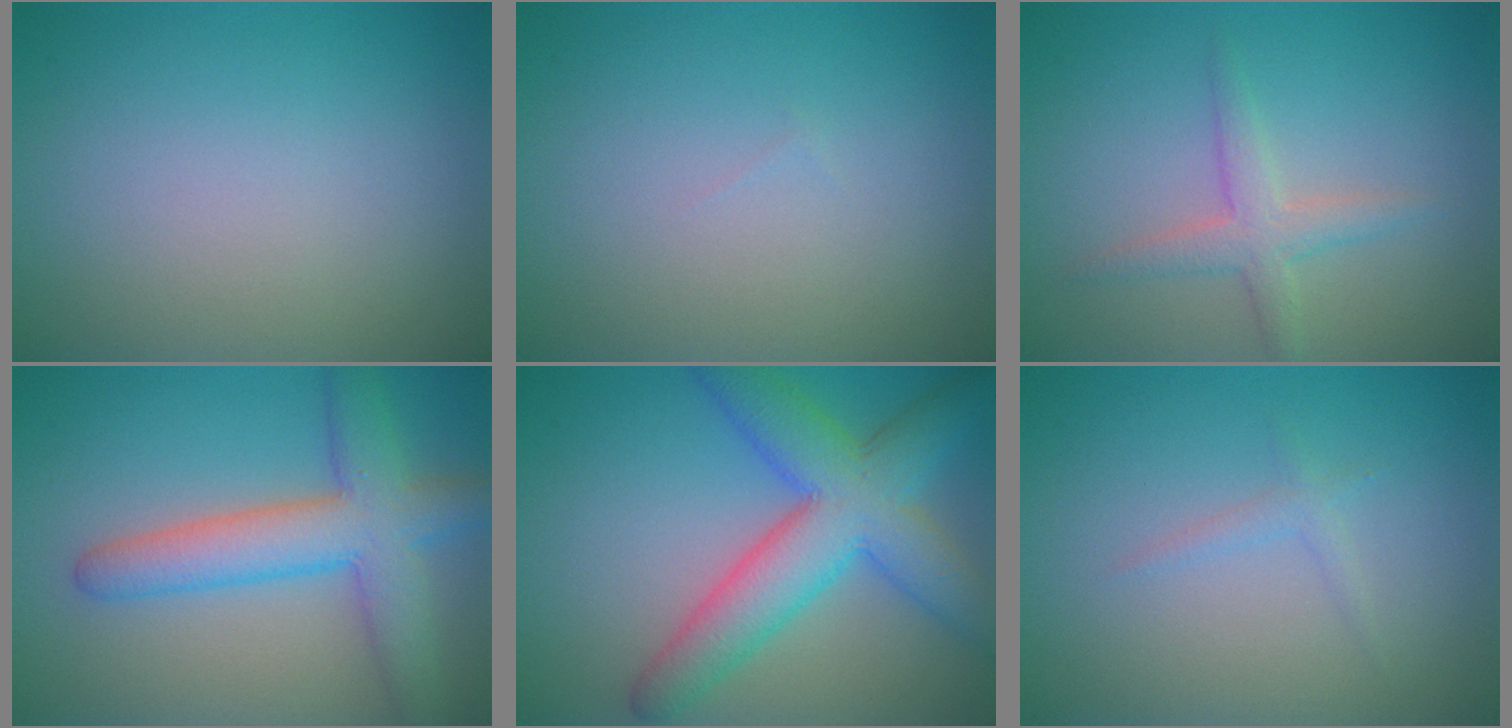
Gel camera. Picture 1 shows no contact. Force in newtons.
{"total": 0.0}
{"total": 2.5, "press": 2.5, "slide": 0.1}
{"total": 6.4, "press": 6.4, "slide": 0.5}
{"total": 8.0, "press": 8.0, "slide": 0.3}
{"total": 0.9, "press": 0.9, "slide": 0.1}